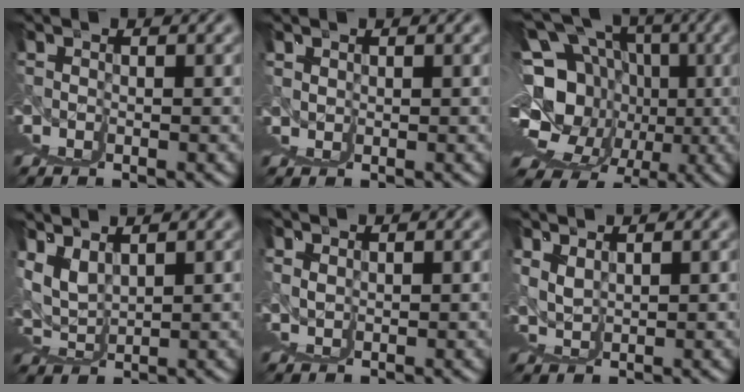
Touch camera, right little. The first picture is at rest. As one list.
[{"total": 3.4, "force": [1.8, 2.8, 0.6], "torque": [-0.012, -0.006, 0.028]}, {"total": 14.4, "force": [4.5, 7.2, 11.6], "torque": [-0.151, 0.018, 0.082]}, {"total": 4.4, "force": [3.8, 1.5, 1.6], "torque": [-0.057, -0.007, 0.085]}, {"total": 2.6, "force": [2.0, 1.6, 0.2], "torque": [-0.005, -0.008, 0.039]}, {"total": 4.5, "force": [3.0, 2.7, 1.9], "torque": [-0.038, -0.014, 0.068]}]